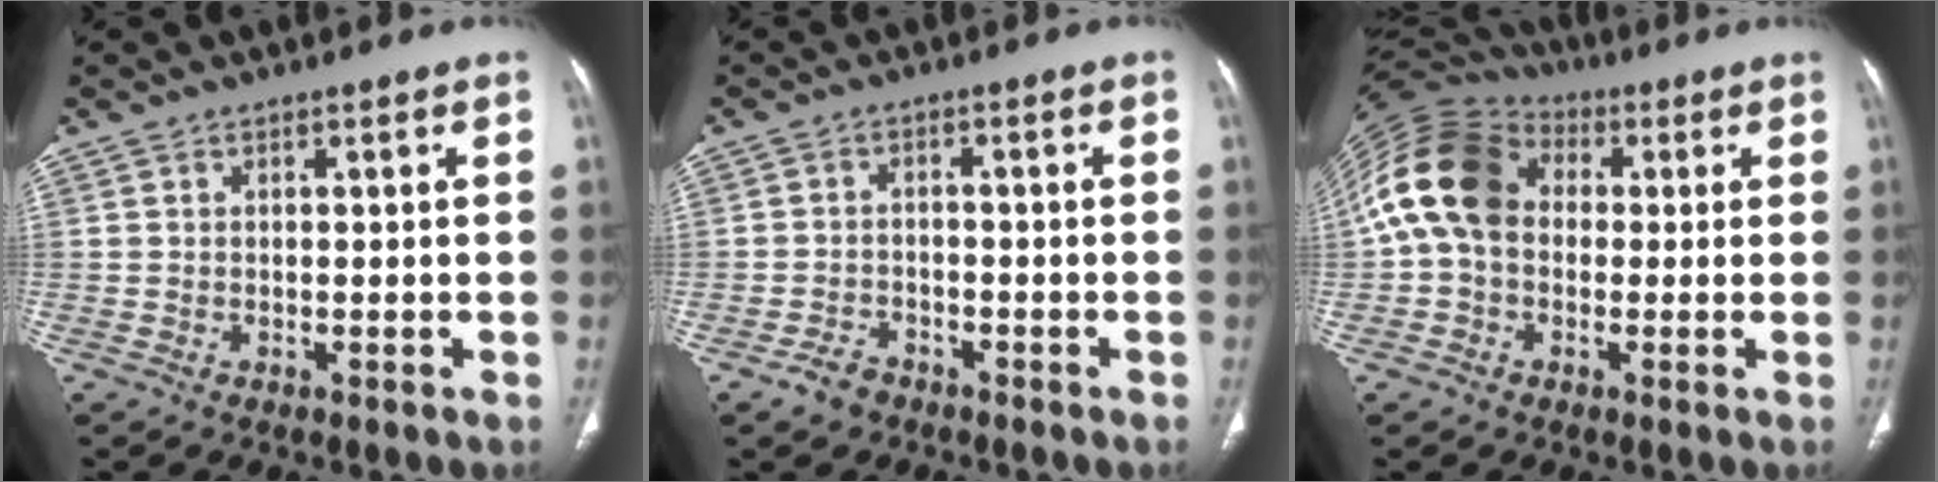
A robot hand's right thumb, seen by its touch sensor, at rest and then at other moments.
{"total": 3.3, "force": [-2.5, 2.0, 1.0], "torque": [-0.022, 0.017, -0.039]}
{"total": 15.6, "force": [1.0, 11.8, 10.1], "torque": [-0.194, 0.039, 0.007]}